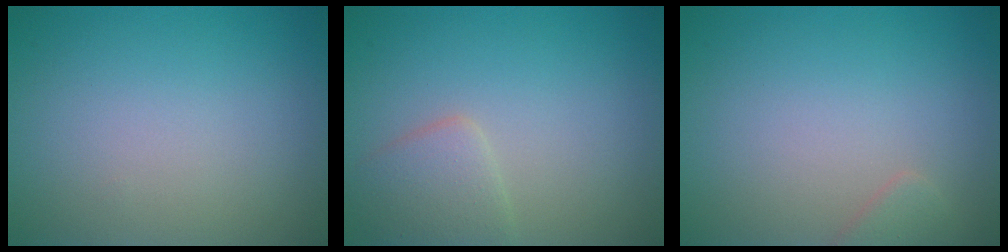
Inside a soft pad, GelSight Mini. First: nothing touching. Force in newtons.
{"total": 2.5, "press": 2.5, "slide": 0.1}
{"total": 1.2, "press": 1.2, "slide": 0.0}